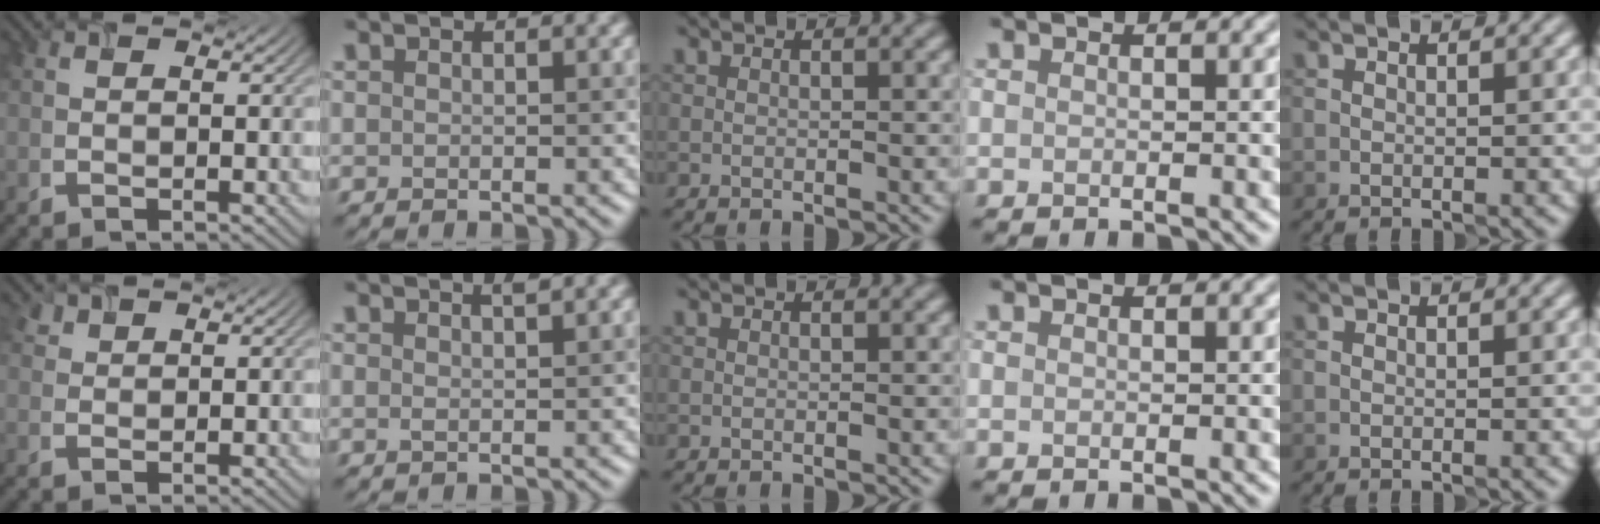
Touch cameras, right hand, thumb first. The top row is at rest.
{"thumb": {"total": 1.4, "force": [1.1, 0.8, 0.3], "torque": [-0.010, 0.001, 0.024]}, "index": {"total": 1.1, "force": [0.7, 0.2, 0.8], "torque": [-0.016, -0.002, 0.011]}}